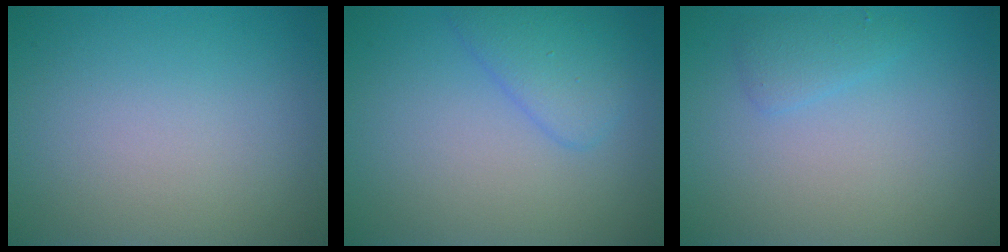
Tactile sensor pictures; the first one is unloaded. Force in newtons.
{"total": 2.9, "press": 2.9, "slide": 0.3}
{"total": 1.4, "press": 1.4, "slide": 0.1}